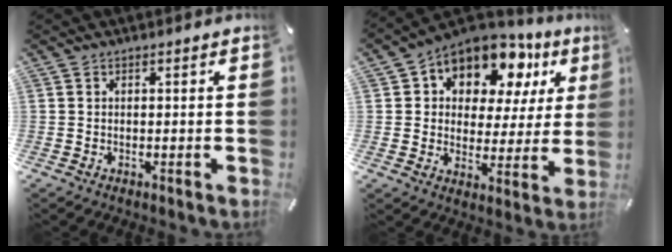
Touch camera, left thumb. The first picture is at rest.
{"total": 12.5, "force": [8.1, 8.1, 5.0], "torque": [-0.088, -0.062, 0.145]}